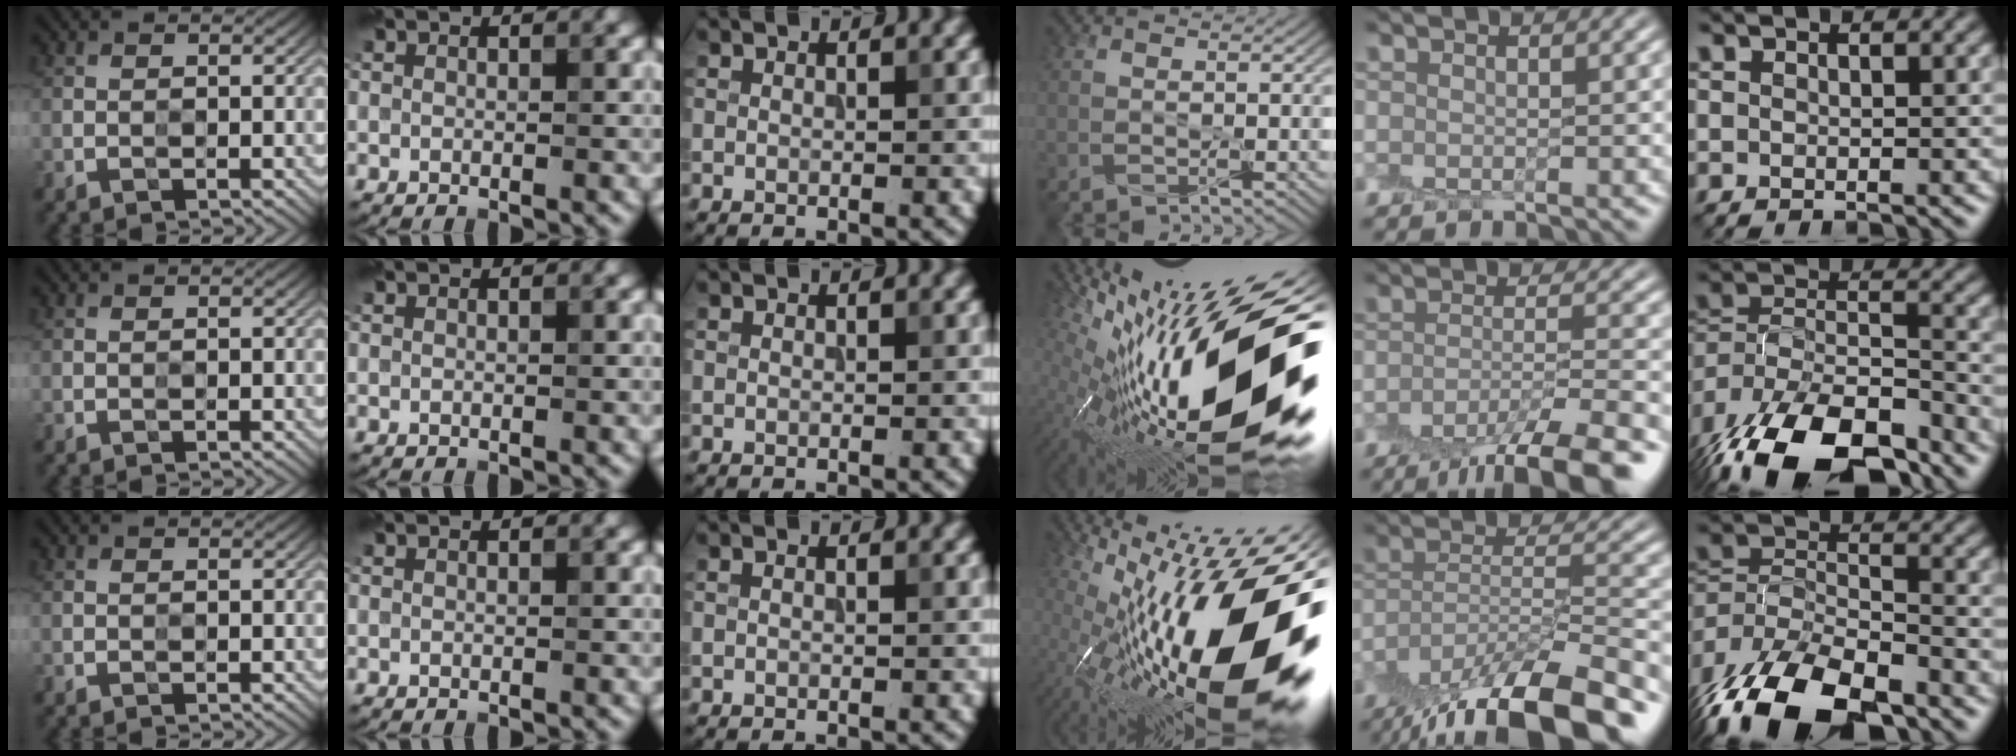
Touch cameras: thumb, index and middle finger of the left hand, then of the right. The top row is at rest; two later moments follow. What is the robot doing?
{"motion": "peel", "object": "plastic wrap"}